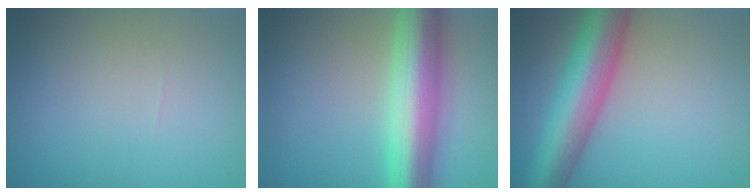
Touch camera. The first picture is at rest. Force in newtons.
{"total": 9.4, "press": 9.4, "slide": 0.3}
{"total": 9.4, "press": 9.4, "slide": 0.3}